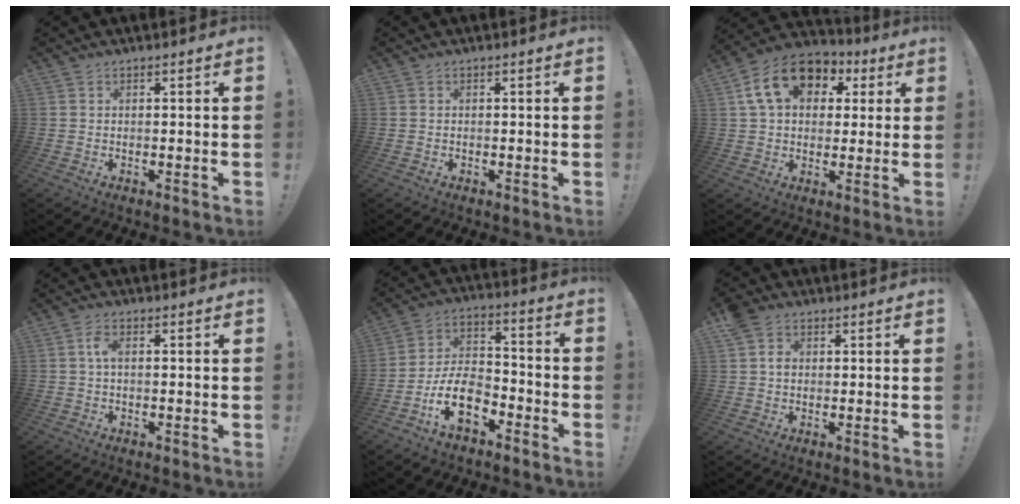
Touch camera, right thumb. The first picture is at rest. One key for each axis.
{"total": 0.5, "fx": -0.4, "fy": 0.3, "fz": 0.1, "tx": -0.009, "ty": 0.005, "tz": -0.006}
{"total": 16.3, "fx": 5.8, "fy": 11.8, "fz": 9.7, "tx": -0.154, "ty": -0.001, "tz": 0.112}
{"total": 3.5, "fx": 0.5, "fy": 1.9, "fz": 2.9, "tx": -0.050, "ty": 0.008, "tz": 0.007}
{"total": 14.2, "fx": -8.2, "fy": 7.8, "fz": 8.6, "tx": -0.156, "ty": 0.051, "tz": -0.141}
{"total": 4.7, "fx": 1.1, "fy": 4.0, "fz": 2.3, "tx": -0.035, "ty": 0.007, "tz": 0.024}